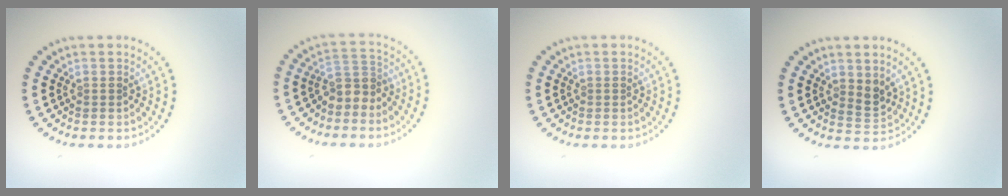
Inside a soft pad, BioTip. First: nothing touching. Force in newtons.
{"total": 2.5, "press": 2.0, "slide": 1.5}
{"total": 0.0}
{"total": 1.6, "press": 1.4, "slide": 0.8}